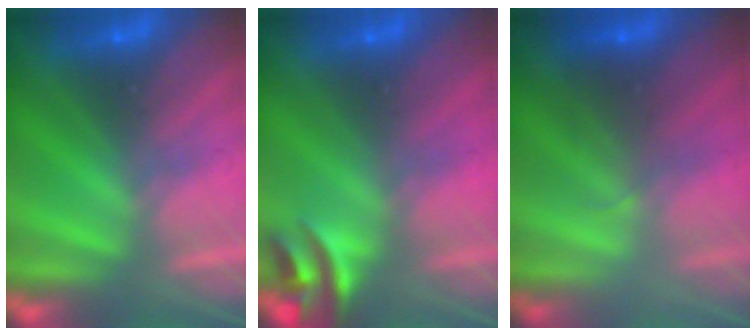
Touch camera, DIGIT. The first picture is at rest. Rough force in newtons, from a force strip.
{"total": 2.9}
{"total": 2.1}